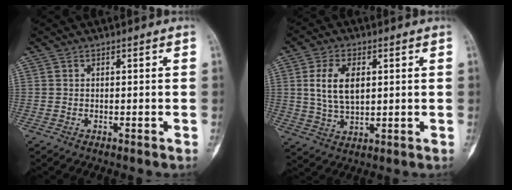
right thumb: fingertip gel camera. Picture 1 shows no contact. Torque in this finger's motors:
{"motor_torque": [1.04, 1.27, 0.68, -0.54, 0.31]}